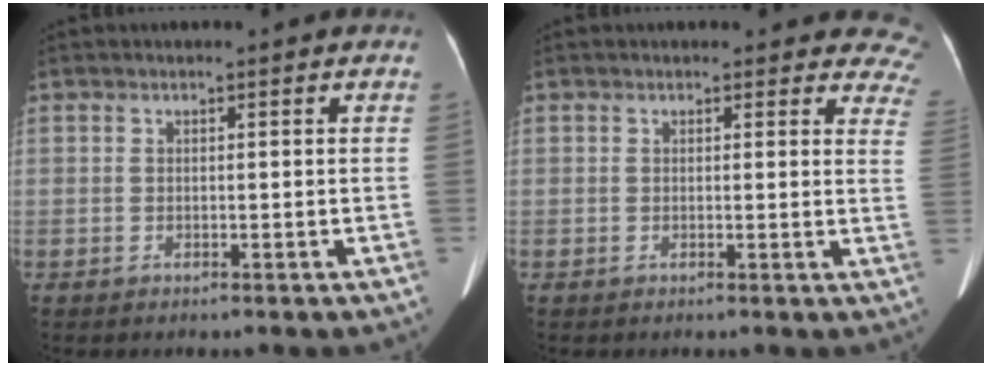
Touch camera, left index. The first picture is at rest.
{"total": 8.2, "force": [7.5, 3.1, 1.0], "torque": [0.039, -0.020, 0.039]}